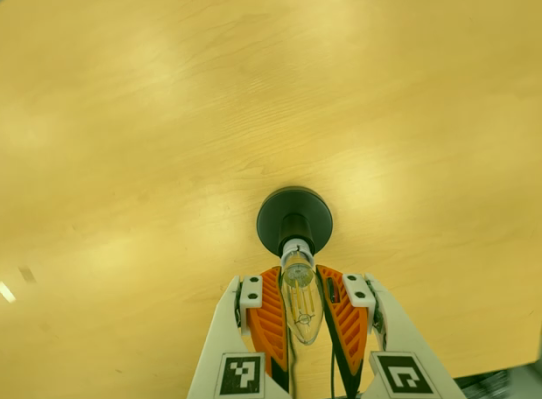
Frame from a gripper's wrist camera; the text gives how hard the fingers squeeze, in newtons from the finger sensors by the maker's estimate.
{"total": 17.9, "left": 16.2, "right": 19.5}